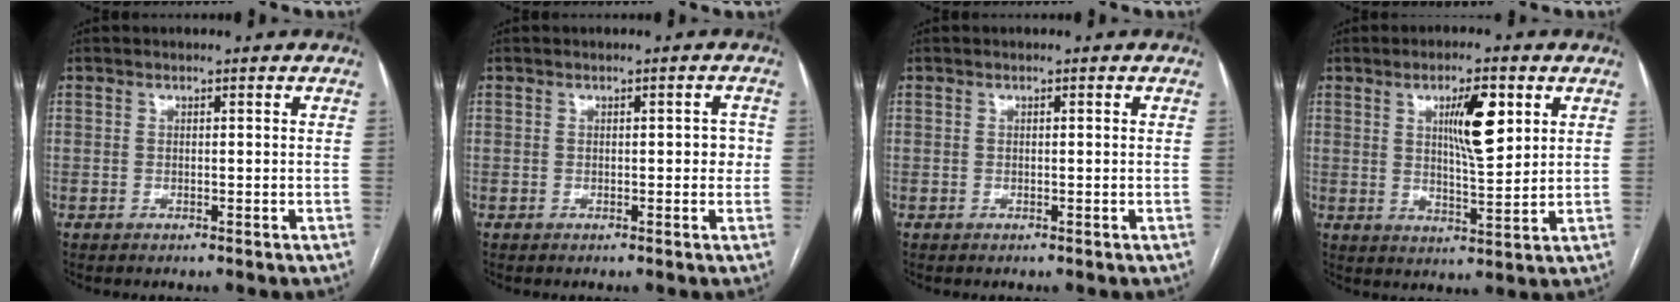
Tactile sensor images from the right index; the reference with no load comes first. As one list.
[{"total": 2.0, "force": [-0.1, 0.9, 1.8], "torque": [-0.013, 0.005, -0.002]}, {"total": 0.0}, {"total": 8.3, "force": [3.1, 1.6, 7.5], "torque": [-0.126, 0.000, 0.053]}]